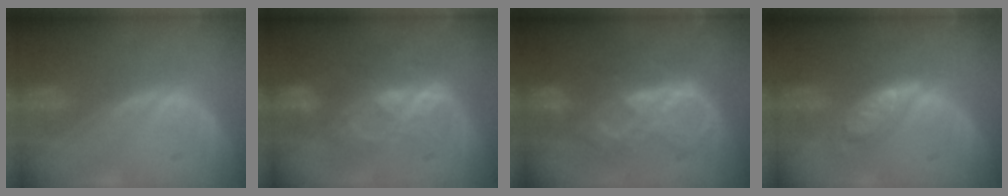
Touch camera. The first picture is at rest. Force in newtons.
{"total": 6.8, "press": 6.7, "slide": 1.5}
{"total": 7.7, "press": 7.7, "slide": 0.5}
{"total": 5.1, "press": 5.1, "slide": 0.2}